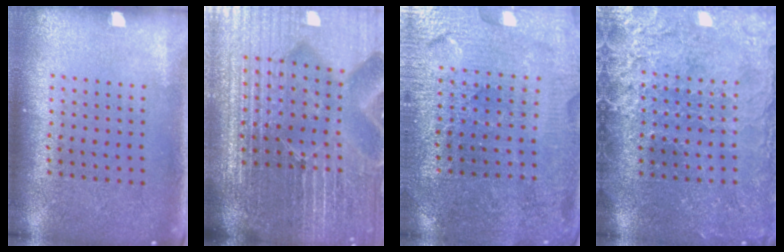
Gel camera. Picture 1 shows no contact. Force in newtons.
{"total": 7.2, "press": 6.3, "slide": 3.5}
{"total": 3.2, "press": 3.2, "slide": 0.1}
{"total": 3.7, "press": 3.4, "slide": 1.5}